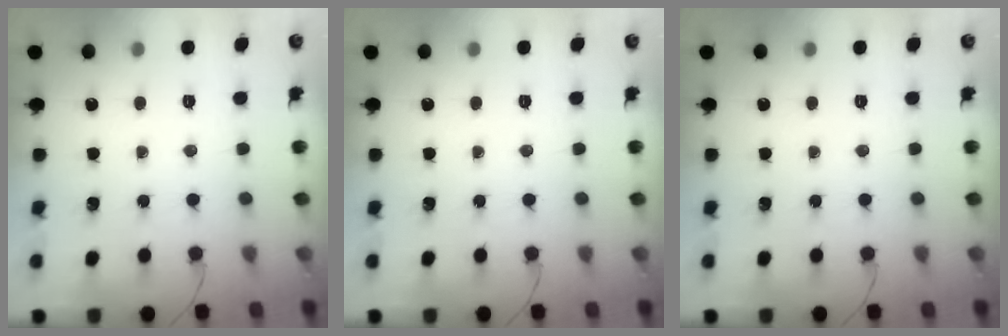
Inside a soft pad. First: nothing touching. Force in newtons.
{"total": 0.0}
{"total": 0.0}